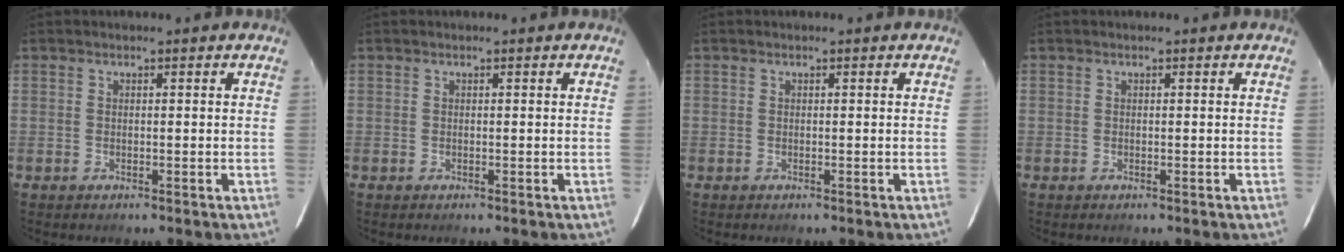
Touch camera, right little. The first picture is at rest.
{"total": 0.0}
{"total": 0.0}
{"total": 0.0}